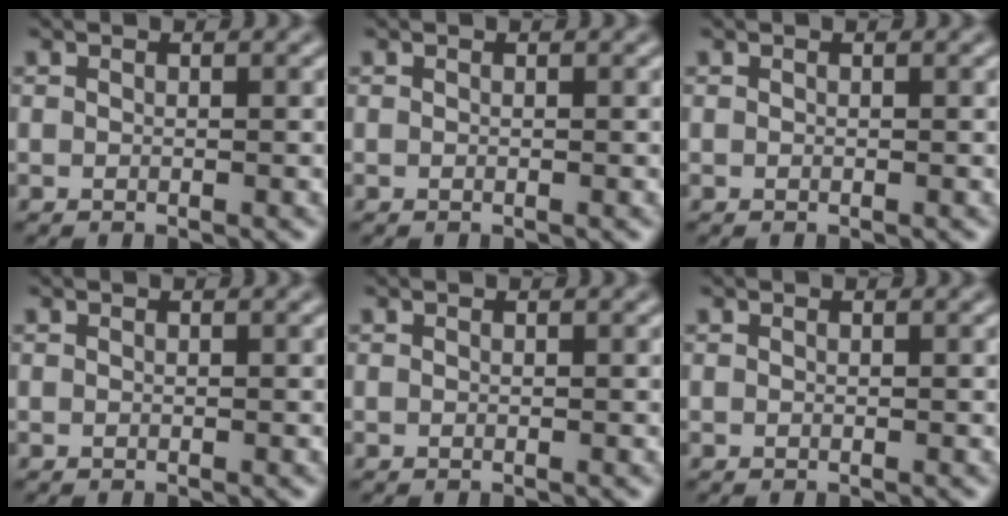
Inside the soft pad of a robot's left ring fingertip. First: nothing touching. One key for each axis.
{"total": 0.0}
{"total": 0.0}
{"total": 0.0}
{"total": 0.0}
{"total": 0.0}